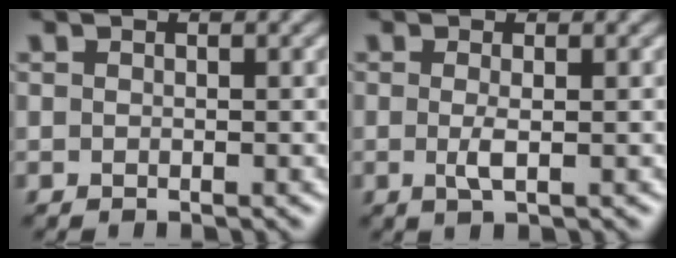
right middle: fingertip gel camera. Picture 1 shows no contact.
{"total": 1.5, "force": [-0.1, 0.3, 1.4], "torque": [-0.030, -0.004, -0.003]}